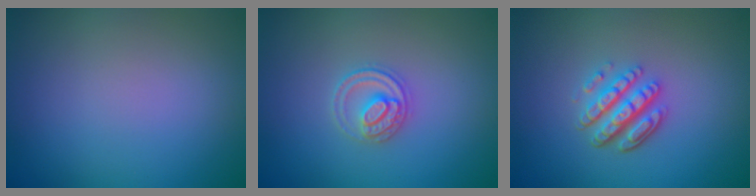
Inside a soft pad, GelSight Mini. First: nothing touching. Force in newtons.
{"total": 2.5, "press": 2.4, "slide": 0.3}
{"total": 4.3, "press": 3.3, "slide": 2.7}